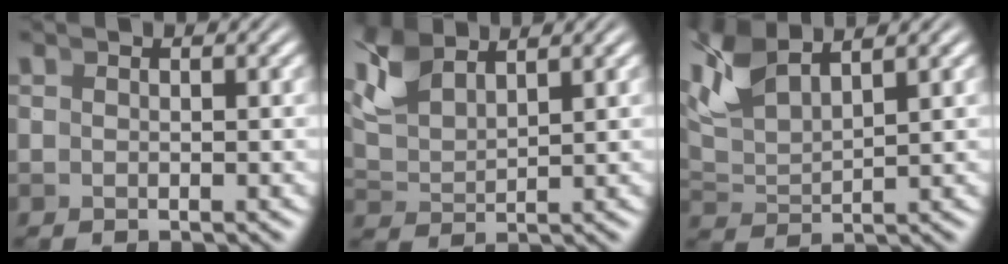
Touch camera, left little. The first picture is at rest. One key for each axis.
{"total": 4.4, "fx": 2.8, "fy": 2.2, "fz": 2.6, "tx": -0.074, "ty": -0.001, "tz": 0.056}
{"total": 5.4, "fx": 3.1, "fy": 2.7, "fz": 3.5, "tx": -0.091, "ty": -0.002, "tz": 0.057}